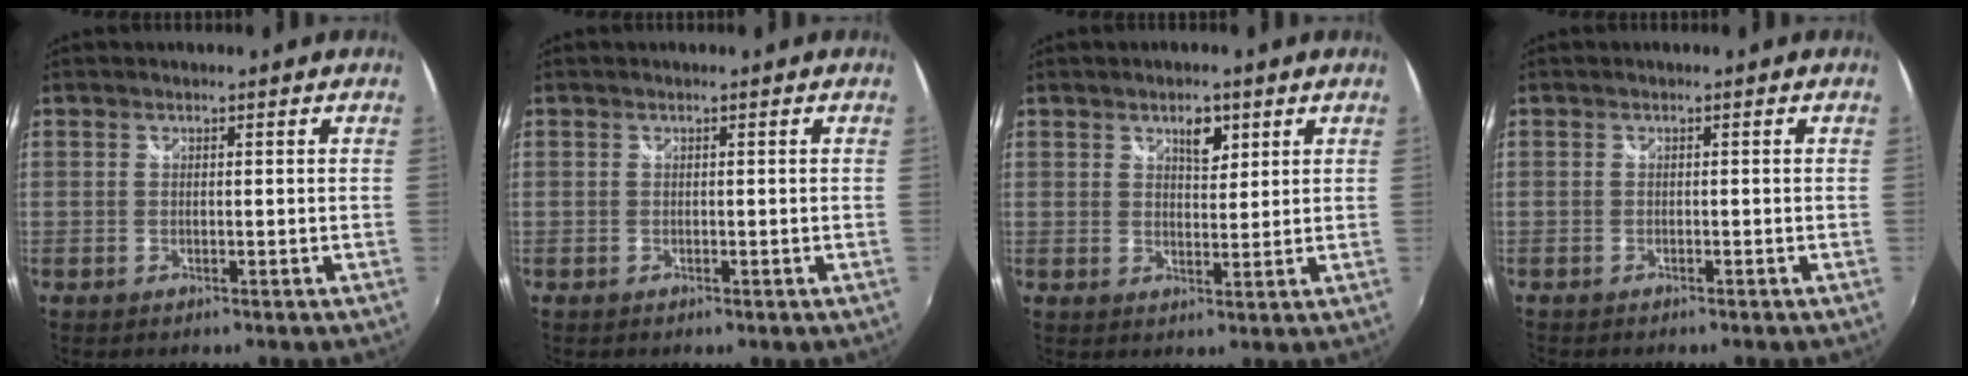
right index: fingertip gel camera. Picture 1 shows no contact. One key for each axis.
{"total": 0.0}
{"total": 3.8, "fx": 2.2, "fy": 1.7, "fz": 2.6, "tx": -0.036, "ty": 0.005, "tz": 0.036}
{"total": 1.1, "fx": -1.1, "fy": 0.0, "fz": 0.3, "tx": -0.010, "ty": -0.006, "tz": -0.017}